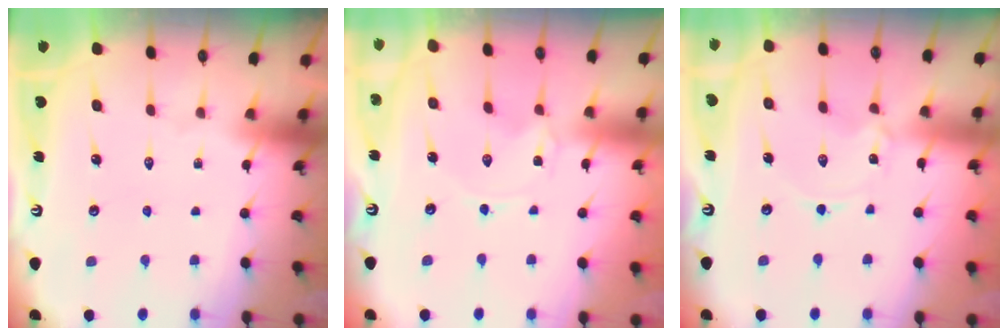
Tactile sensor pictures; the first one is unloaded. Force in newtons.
{"total": 0.0}
{"total": 0.7, "press": 0.6, "slide": 0.1}